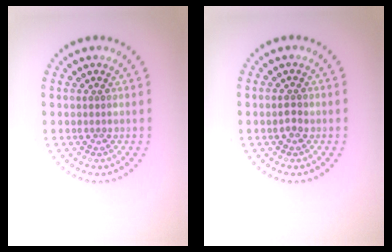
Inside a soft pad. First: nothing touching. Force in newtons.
{"total": 1.0, "press": 1.0, "slide": 0.1}